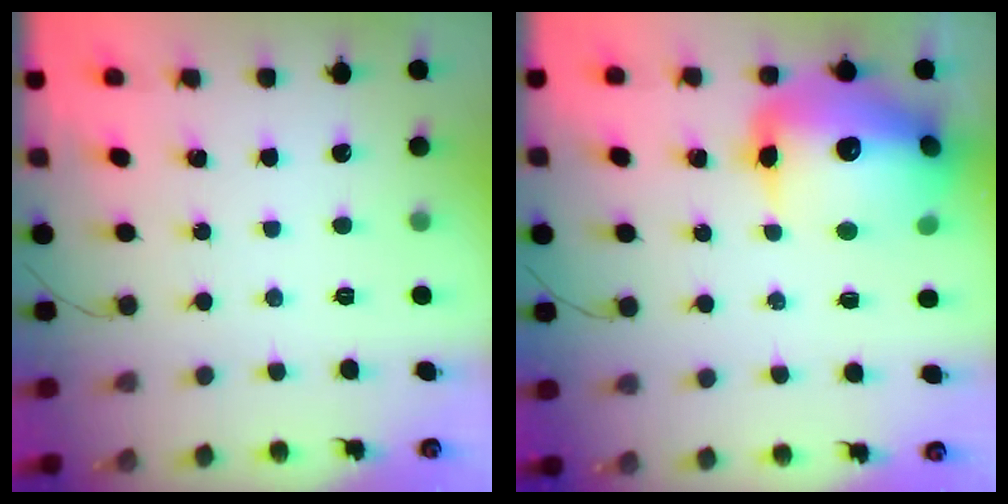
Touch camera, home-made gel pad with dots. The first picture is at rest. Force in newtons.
{"total": 22.3, "press": 21.8, "slide": 4.6}